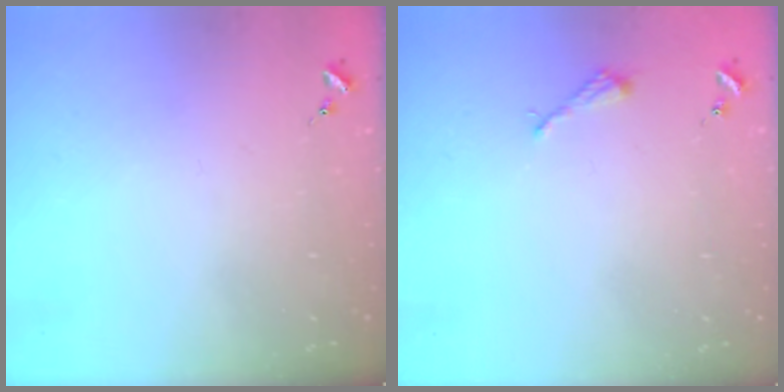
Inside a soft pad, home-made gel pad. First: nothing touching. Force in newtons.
{"total": 2.6, "press": 2.6, "slide": 0.3}